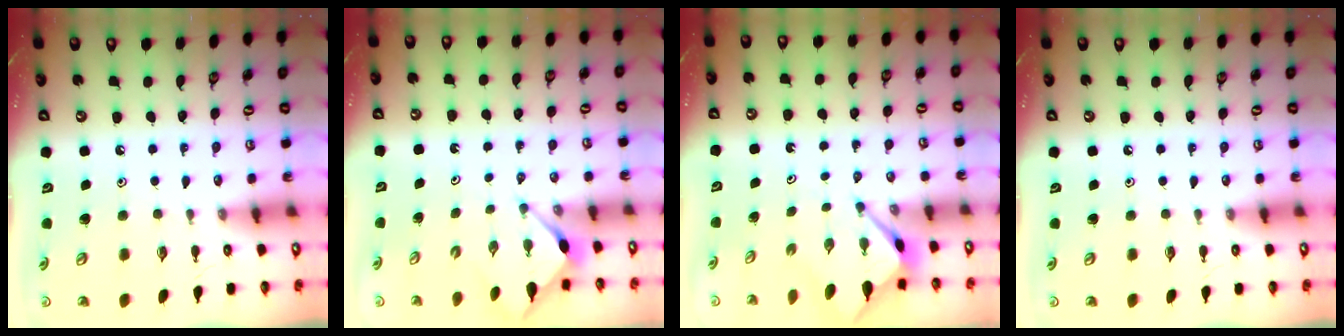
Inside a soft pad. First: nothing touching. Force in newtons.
{"total": 2.9, "press": 2.9, "slide": 0.3}
{"total": 2.9, "press": 2.9, "slide": 0.2}
{"total": 0.0}